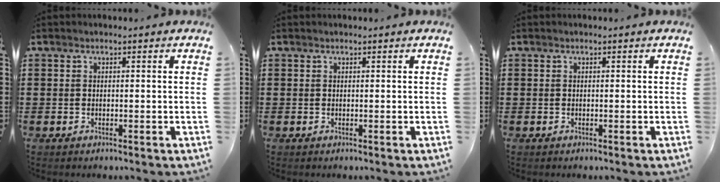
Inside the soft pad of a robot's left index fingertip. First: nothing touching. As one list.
[{"total": 0.0}, {"total": 0.0}]